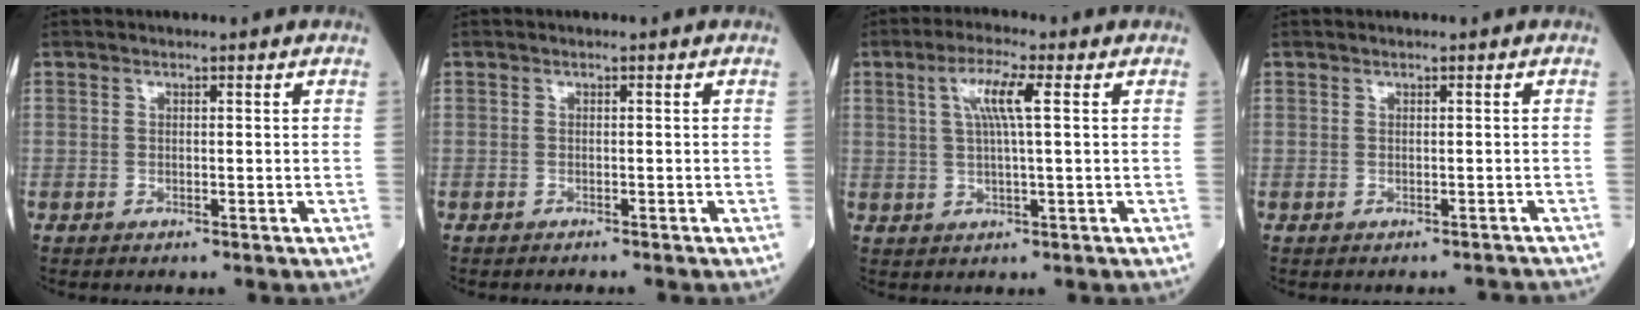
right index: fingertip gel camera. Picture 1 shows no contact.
{"total": 1.4, "force": [-1.3, 0.0, 0.5], "torque": [-0.008, 0.000, -0.013]}
{"total": 5.6, "force": [1.7, 0.0, 5.3], "torque": [-0.105, 0.008, 0.035]}
{"total": 1.1, "force": [-1.1, 0.0, 0.2], "torque": [0.003, -0.003, -0.008]}